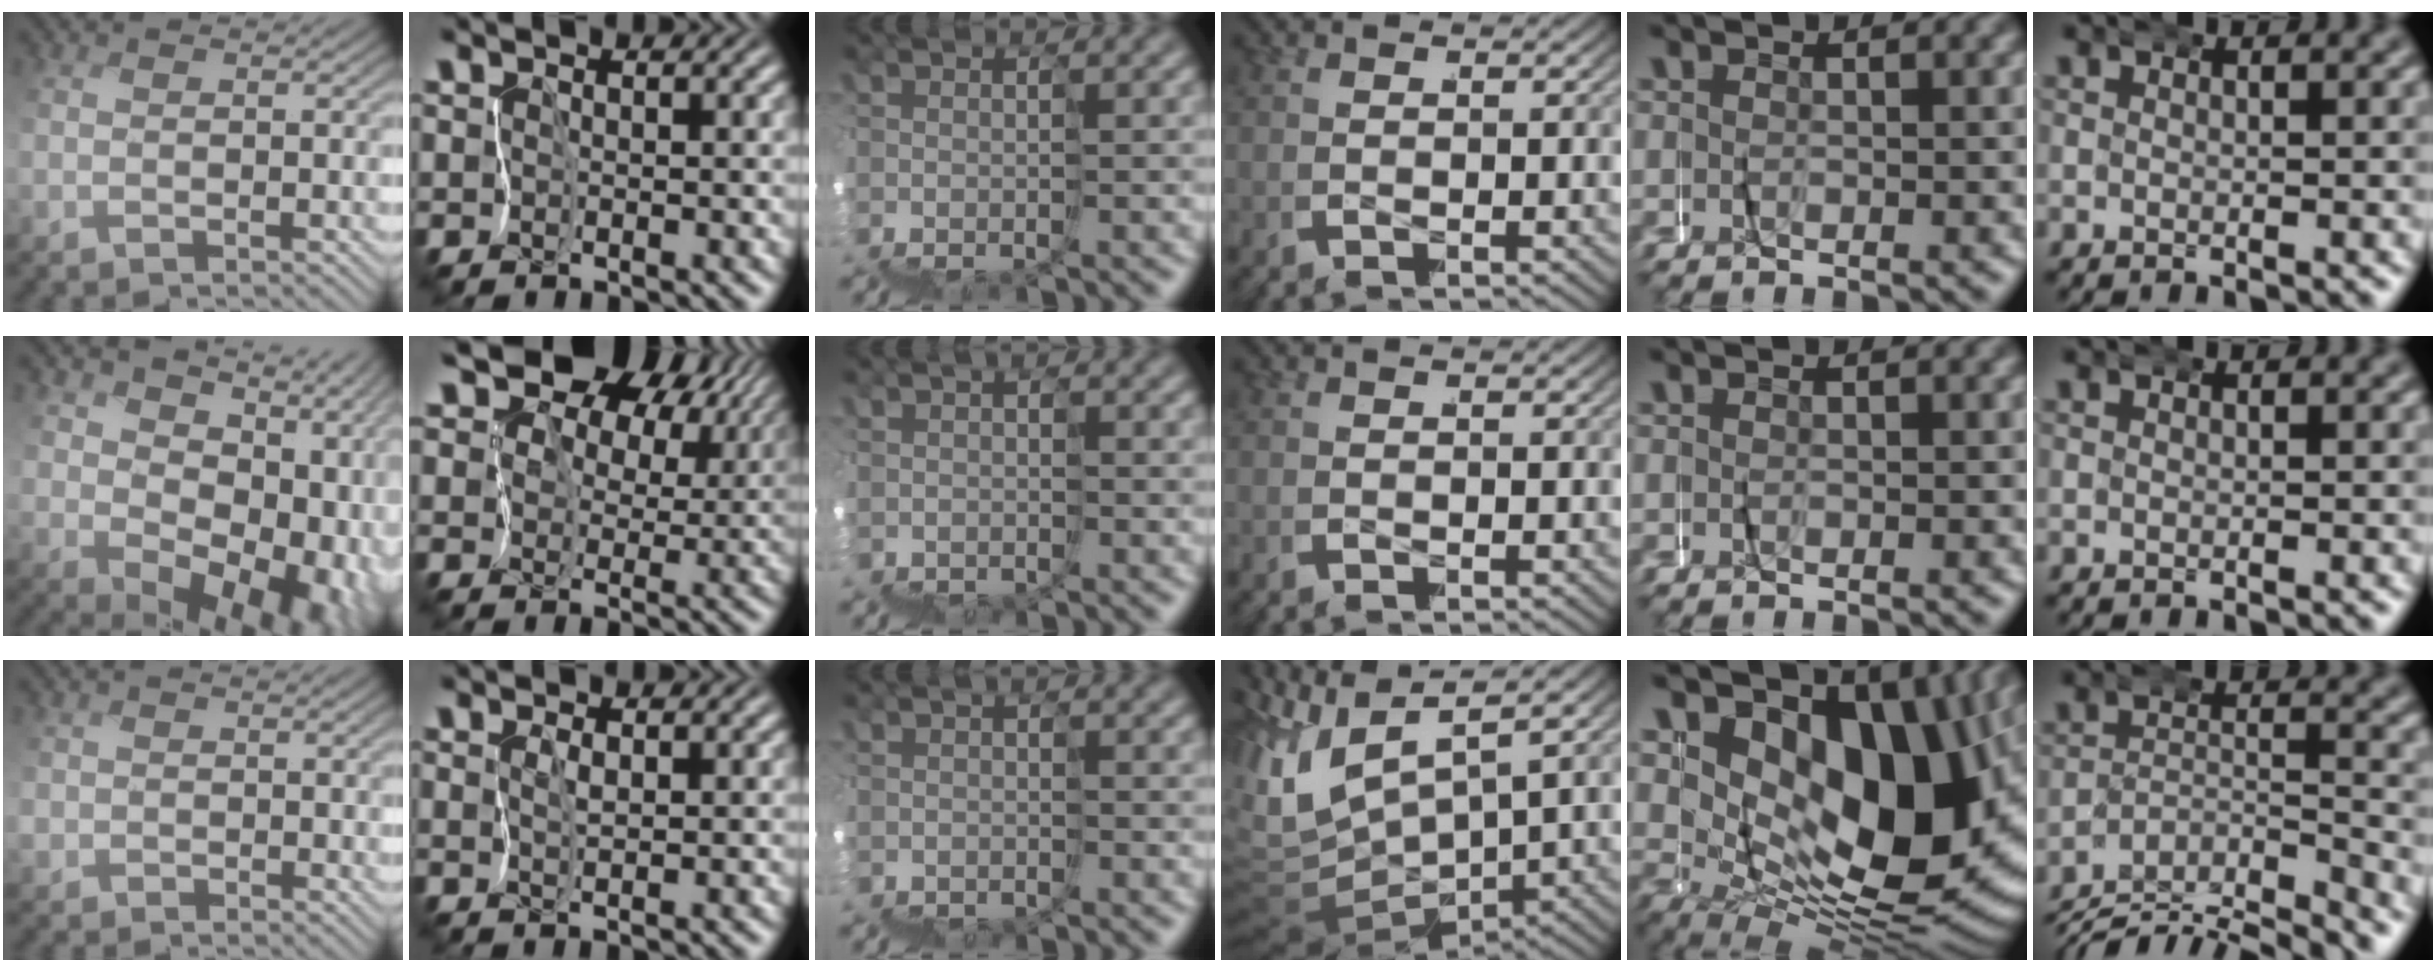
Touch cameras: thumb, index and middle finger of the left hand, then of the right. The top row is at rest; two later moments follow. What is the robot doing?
{"motion": "wrap", "object": "masking tape"}